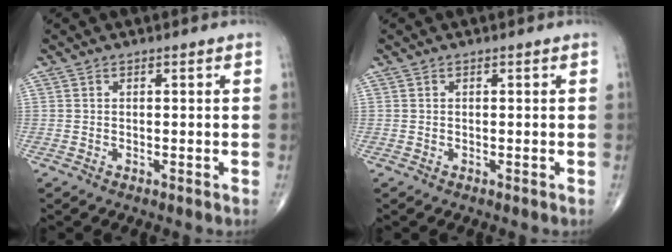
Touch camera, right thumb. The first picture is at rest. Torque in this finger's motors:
{"motor_torque": [0.02, 0.02, -0.05, 0.04, 0.01]}